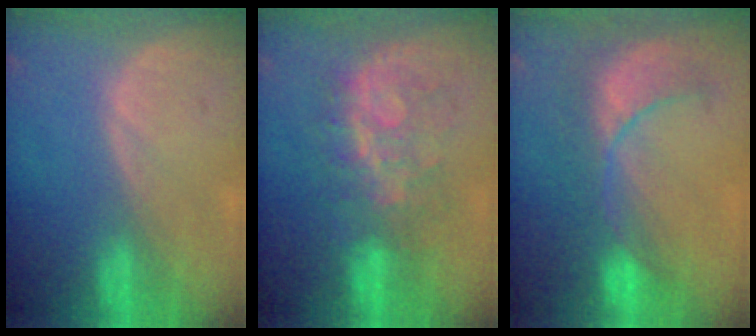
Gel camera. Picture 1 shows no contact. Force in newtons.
{"total": 7.6, "press": 7.5, "slide": 1.5}
{"total": 8.1, "press": 8.0, "slide": 0.7}